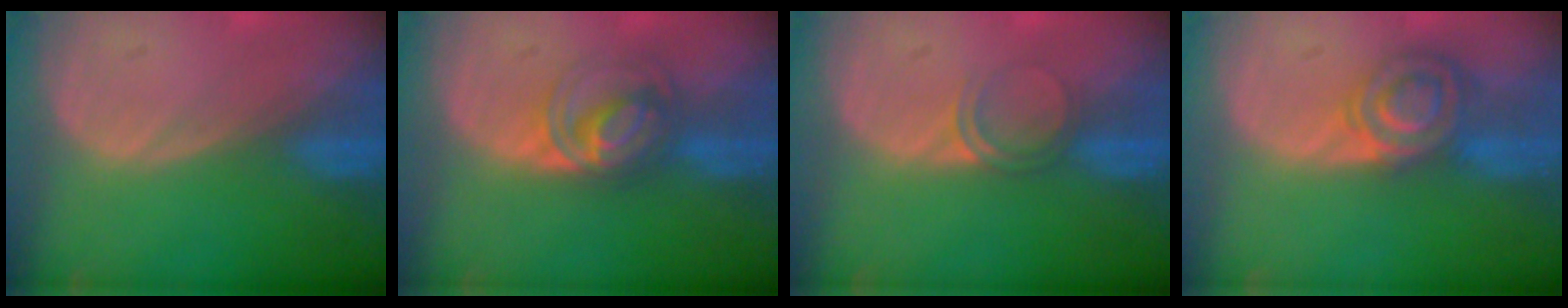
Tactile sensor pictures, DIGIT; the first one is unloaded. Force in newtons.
{"total": 6.5, "press": 5.8, "slide": 2.9}
{"total": 2.5, "press": 2.1, "slide": 1.2}
{"total": 7.3, "press": 6.1, "slide": 4.0}